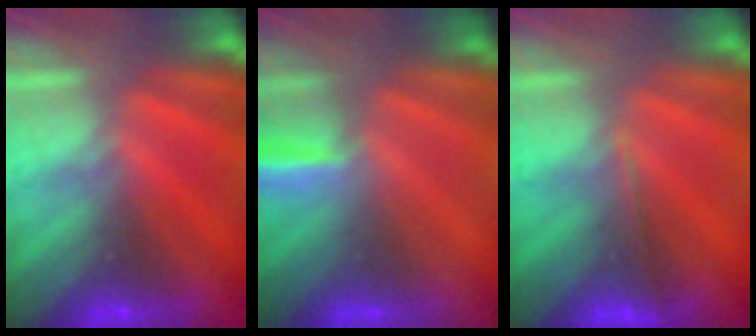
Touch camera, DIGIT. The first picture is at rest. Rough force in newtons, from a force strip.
{"total": 3.2}
{"total": 1.8}